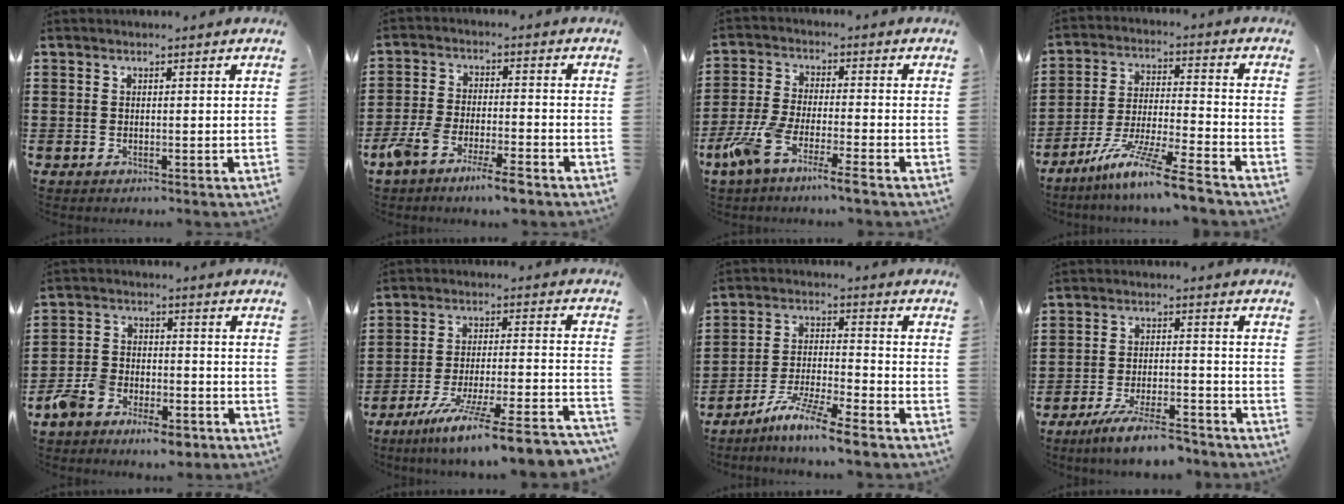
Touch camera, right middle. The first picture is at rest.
{"total": 6.7, "force": [-5.1, 1.1, 4.1], "torque": [-0.099, -0.007, -0.097]}
{"total": 6.9, "force": [-5.0, 0.4, 4.8], "torque": [-0.119, -0.019, -0.098]}
{"total": 10.5, "force": [-8.7, -0.5, 5.9], "torque": [-0.120, -0.006, -0.171]}
{"total": 7.2, "force": [-5.8, 2.9, 3.1], "torque": [-0.081, 0.008, -0.115]}
{"total": 10.3, "force": [-8.5, -0.6, 5.8], "torque": [-0.095, -0.003, -0.165]}
{"total": 8.1, "force": [-6.9, -0.4, 4.2], "torque": [-0.087, -0.009, -0.131]}
{"total": 6.9, "force": [-6.1, 0.5, 3.3], "torque": [-0.069, -0.006, -0.115]}